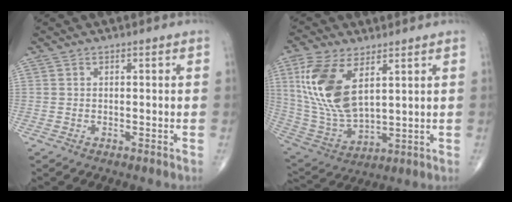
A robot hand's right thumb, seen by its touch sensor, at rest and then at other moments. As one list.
[{"total": 16.2, "force": [5.8, 7.9, 12.9], "torque": [-0.267, -0.022, 0.126]}]